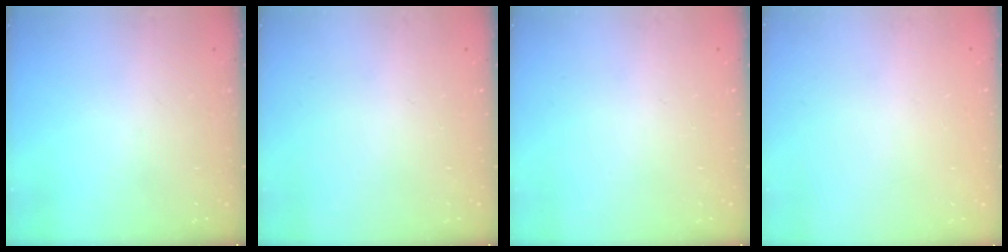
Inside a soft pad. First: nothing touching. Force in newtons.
{"total": 0.0}
{"total": 0.0}
{"total": 0.0}